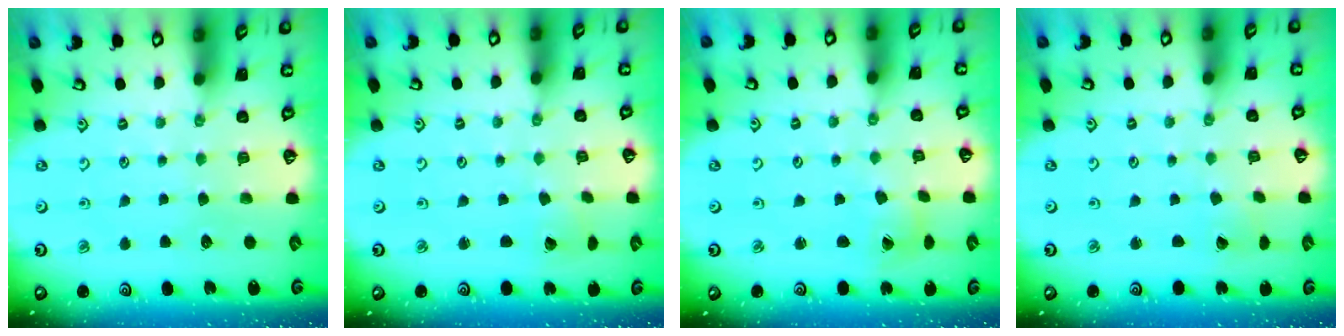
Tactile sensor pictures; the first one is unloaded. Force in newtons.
{"total": 1.8, "press": 1.8, "slide": 0.2}
{"total": 2.0, "press": 2.0, "slide": 0.3}
{"total": 0.7, "press": 0.7, "slide": 0.1}